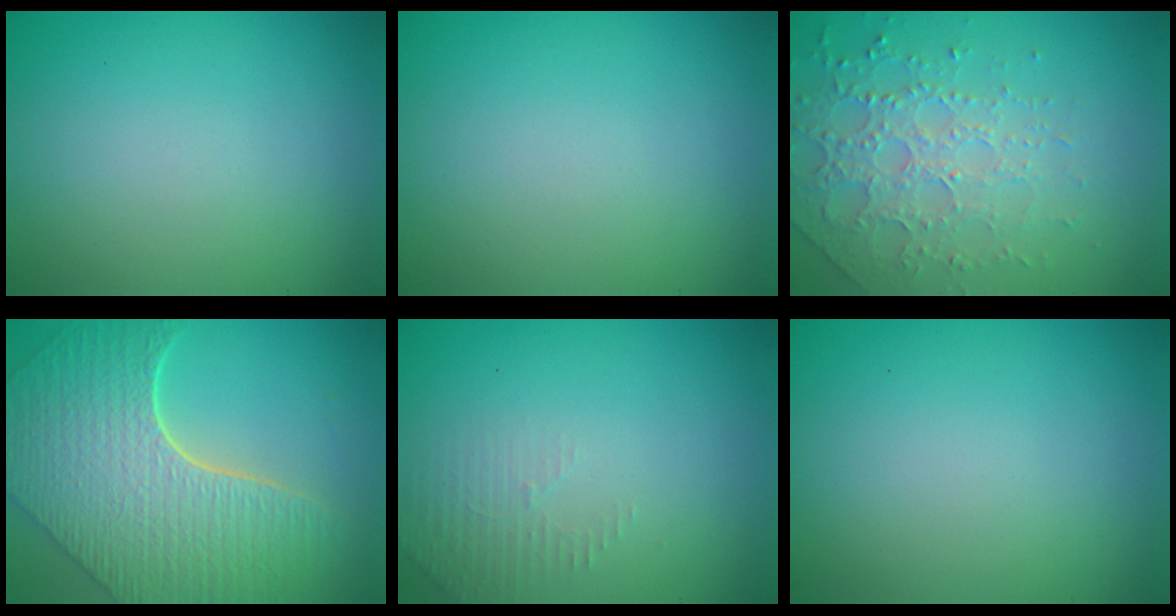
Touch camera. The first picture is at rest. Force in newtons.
{"total": 0.0}
{"total": 3.8, "press": 3.6, "slide": 1.1}
{"total": 8.6, "press": 6.2, "slide": 5.9}
{"total": 1.5, "press": 1.5, "slide": 0.4}
{"total": 0.0}